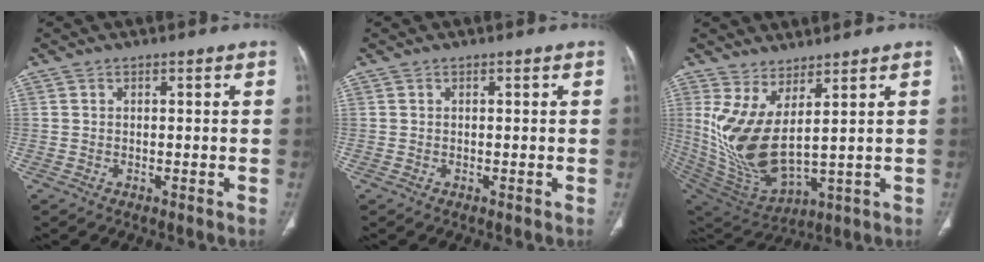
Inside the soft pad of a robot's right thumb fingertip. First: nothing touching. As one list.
[{"total": 0.0}, {"total": 14.0, "force": [4.4, 5.0, 12.3], "torque": [-0.262, -0.047, 0.114]}]